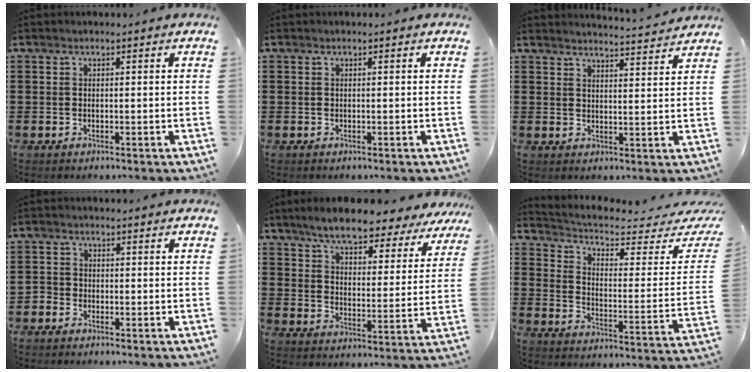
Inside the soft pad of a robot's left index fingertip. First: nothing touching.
{"total": 0.0}
{"total": 3.3, "force": [3.3, -0.5, 0.1], "torque": [-0.006, -0.024, 0.055]}
{"total": 1.4, "force": [-1.1, 0.8, 0.1], "torque": [-0.008, 0.004, -0.024]}
{"total": 7.0, "force": [6.4, 0.9, 2.7], "torque": [-0.075, -0.035, 0.109]}
{"total": 3.9, "force": [3.0, 0.7, 2.4], "torque": [-0.064, -0.028, 0.045]}